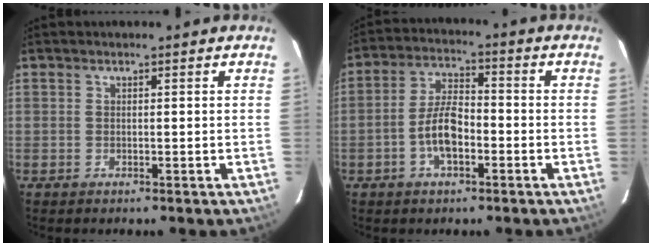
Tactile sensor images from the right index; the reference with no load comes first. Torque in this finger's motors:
{"motor_torque": [1.51, -0.02, 0.73, 0.11]}